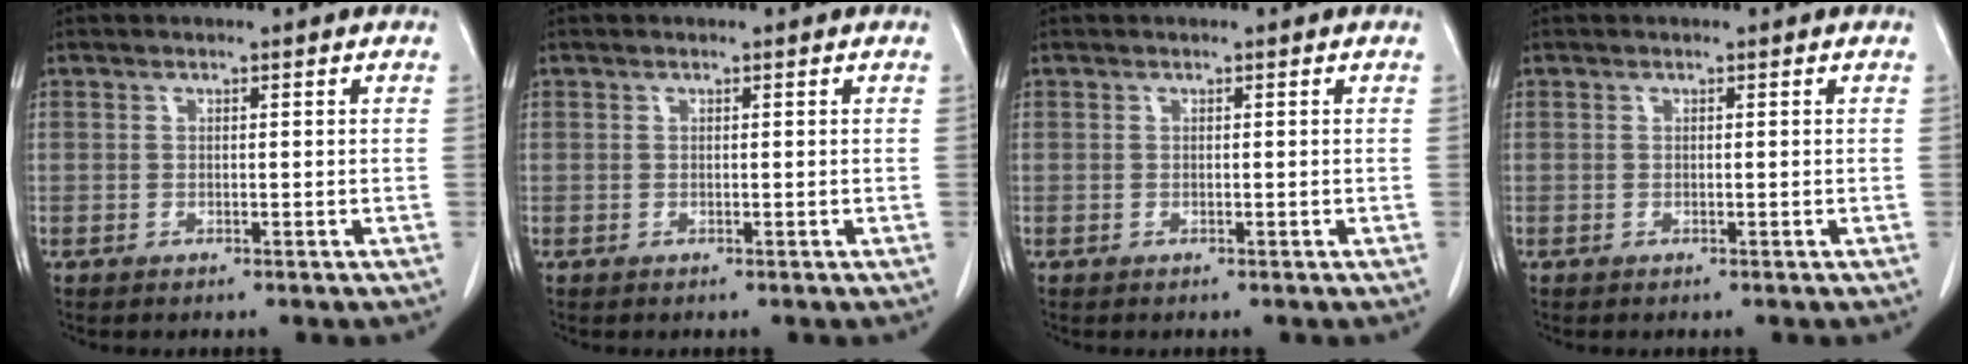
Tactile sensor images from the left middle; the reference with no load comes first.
{"total": 0.0}
{"total": 0.0}
{"total": 0.0}